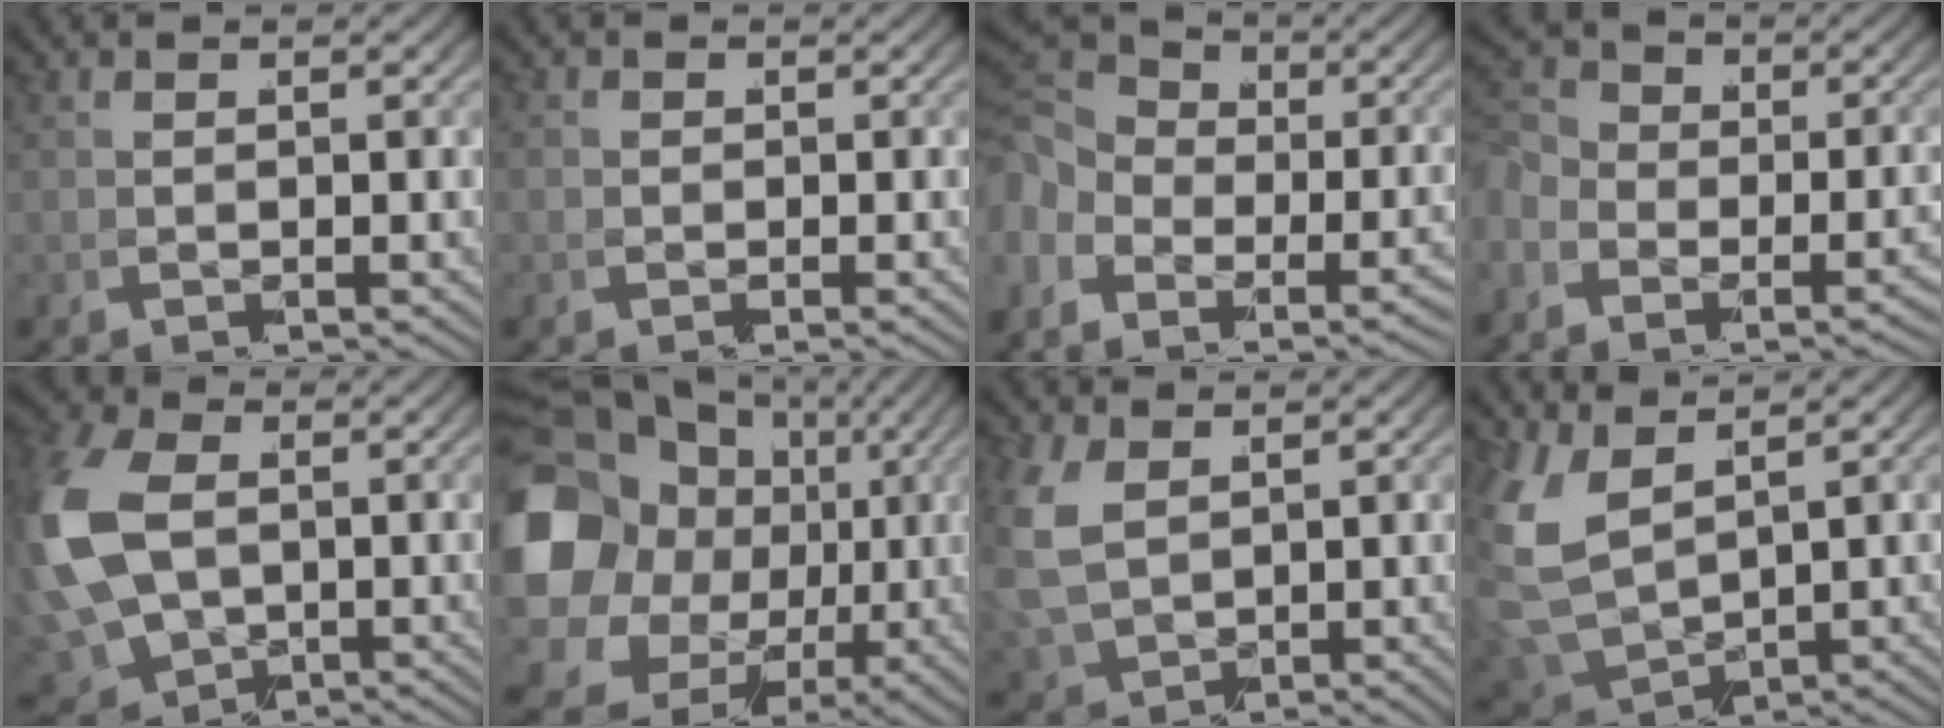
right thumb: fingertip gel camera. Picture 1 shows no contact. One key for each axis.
{"total": 0.9, "fx": 0.0, "fy": 0.8, "fz": 0.2, "tx": -0.004, "ty": -0.003, "tz": -0.004}
{"total": 5.6, "fx": 0.8, "fy": 3.9, "fz": 4.0, "tx": -0.071, "ty": 0.000, "tz": 0.011}
{"total": 4.2, "fx": -0.7, "fy": 3.1, "fz": 2.8, "tx": -0.055, "ty": -0.010, "tz": -0.009}
{"total": 11.0, "fx": -0.3, "fy": 8.4, "fz": 7.0, "tx": -0.191, "ty": -0.053, "tz": 0.030}
{"total": 18.0, "fx": 0.0, "fy": 14.4, "fz": 10.8, "tx": -0.240, "ty": -0.055, "tz": 0.018}
{"total": 5.8, "fx": 1.4, "fy": 4.4, "fz": 3.6, "tx": -0.108, "ty": -0.030, "tz": 0.054}
{"total": 8.1, "fx": 2.1, "fy": 5.7, "fz": 5.4, "tx": -0.169, "ty": -0.033, "tz": 0.068}